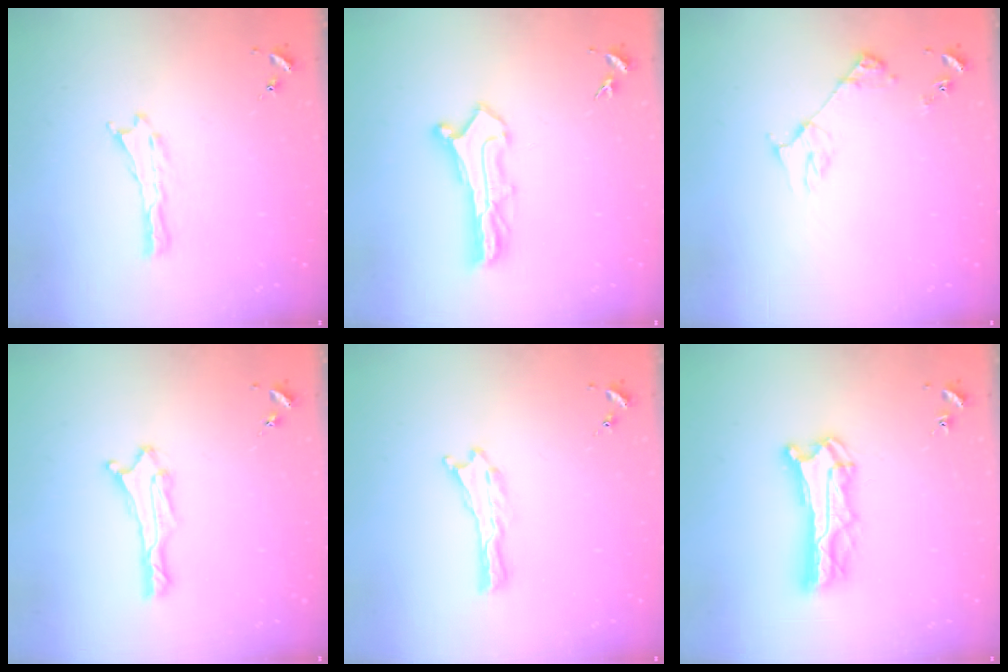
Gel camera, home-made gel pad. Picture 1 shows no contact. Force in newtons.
{"total": 2.9, "press": 2.9, "slide": 0.3}
{"total": 3.8, "press": 3.7, "slide": 0.4}
{"total": 2.0, "press": 1.8, "slide": 0.8}
{"total": 0.0}
{"total": 8.4, "press": 8.3, "slide": 0.8}